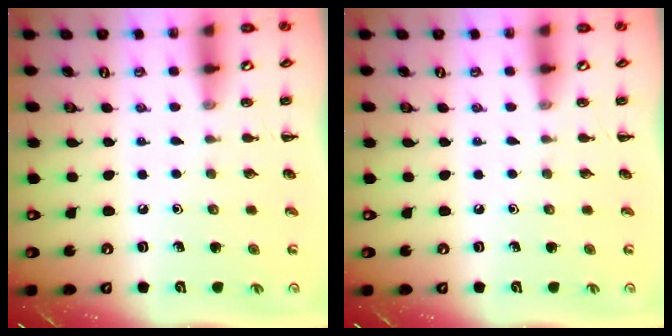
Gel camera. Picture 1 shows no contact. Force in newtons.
{"total": 0.0}